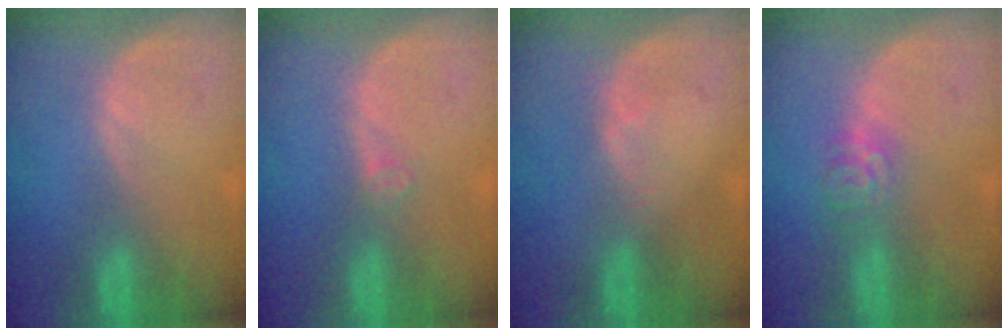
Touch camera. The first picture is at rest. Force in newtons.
{"total": 1.3, "press": 1.1, "slide": 0.7}
{"total": 1.1, "press": 1.1, "slide": 0.2}
{"total": 3.6, "press": 3.5, "slide": 0.5}